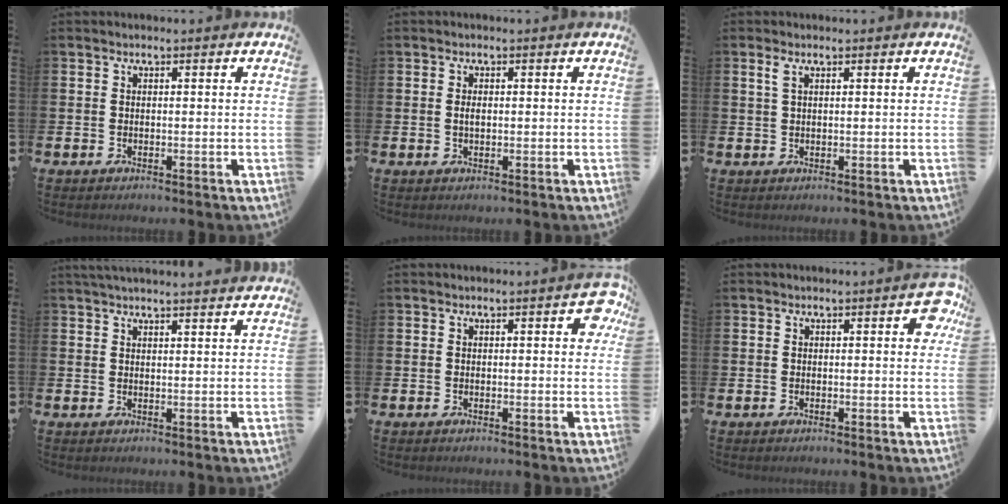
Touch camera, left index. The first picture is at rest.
{"total": 1.0, "force": [0.0, 0.5, 0.9], "torque": [-0.016, 0.005, -0.002]}
{"total": 1.4, "force": [0.7, 0.4, 1.1], "torque": [-0.013, 0.000, 0.009]}
{"total": 2.5, "force": [2.4, -0.2, 0.4], "torque": [-0.010, -0.009, 0.044]}
{"total": 2.5, "force": [0.6, 0.8, 2.3], "torque": [-0.028, 0.001, 0.003]}
{"total": 2.6, "force": [0.6, 0.8, 2.4], "torque": [-0.030, 0.001, 0.004]}